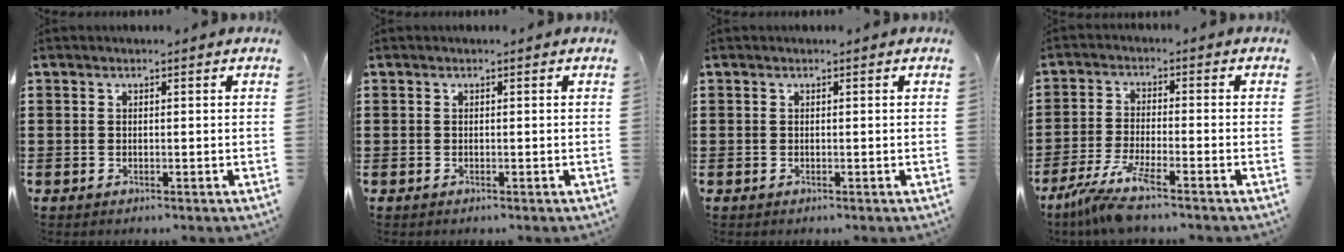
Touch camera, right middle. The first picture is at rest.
{"total": 0.0}
{"total": 0.0}
{"total": 6.6, "force": [-5.2, -0.3, 4.0], "torque": [-0.099, -0.026, -0.102]}